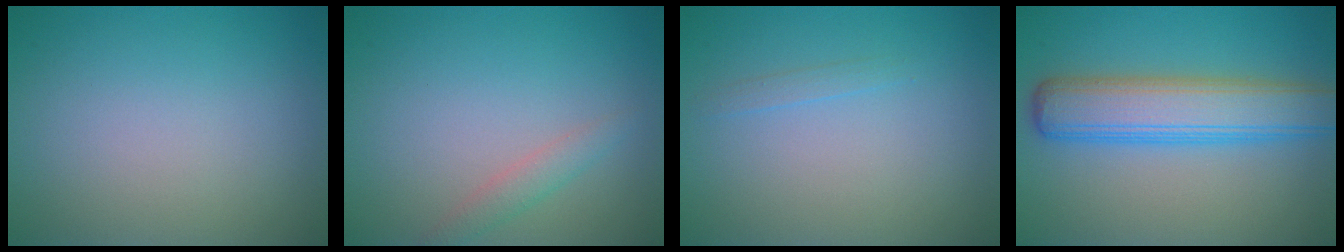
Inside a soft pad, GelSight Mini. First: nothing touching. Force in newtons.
{"total": 1.5, "press": 1.4, "slide": 0.0}
{"total": 0.7, "press": 0.7, "slide": 0.0}
{"total": 6.8, "press": 6.8, "slide": 0.2}